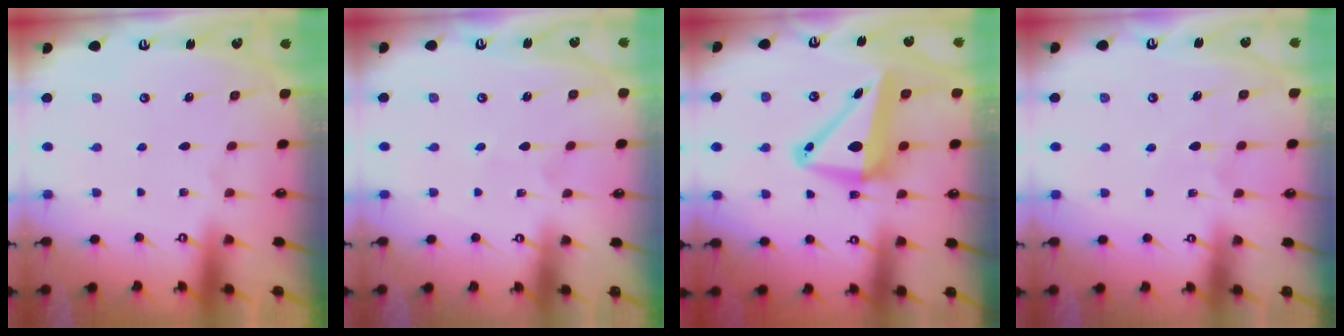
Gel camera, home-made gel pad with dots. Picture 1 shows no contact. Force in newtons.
{"total": 2.2, "press": 2.1, "slide": 0.2}
{"total": 10.9, "press": 10.6, "slide": 2.4}
{"total": 4.7, "press": 4.6, "slide": 0.7}